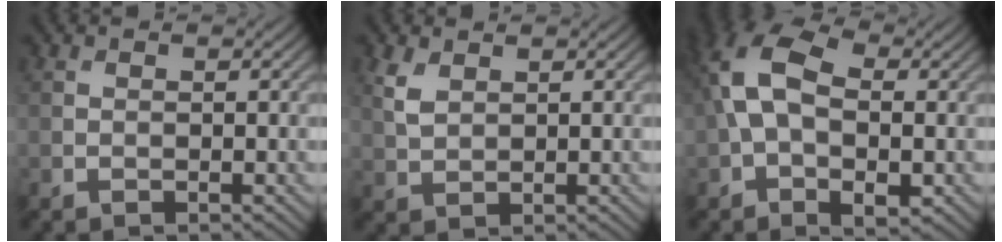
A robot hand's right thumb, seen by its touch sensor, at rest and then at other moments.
{"total": 2.8, "force": [1.5, 1.6, 1.7], "torque": [-0.050, 0.000, 0.035]}
{"total": 12.6, "force": [0.3, 7.8, 9.9], "torque": [-0.218, -0.005, 0.005]}